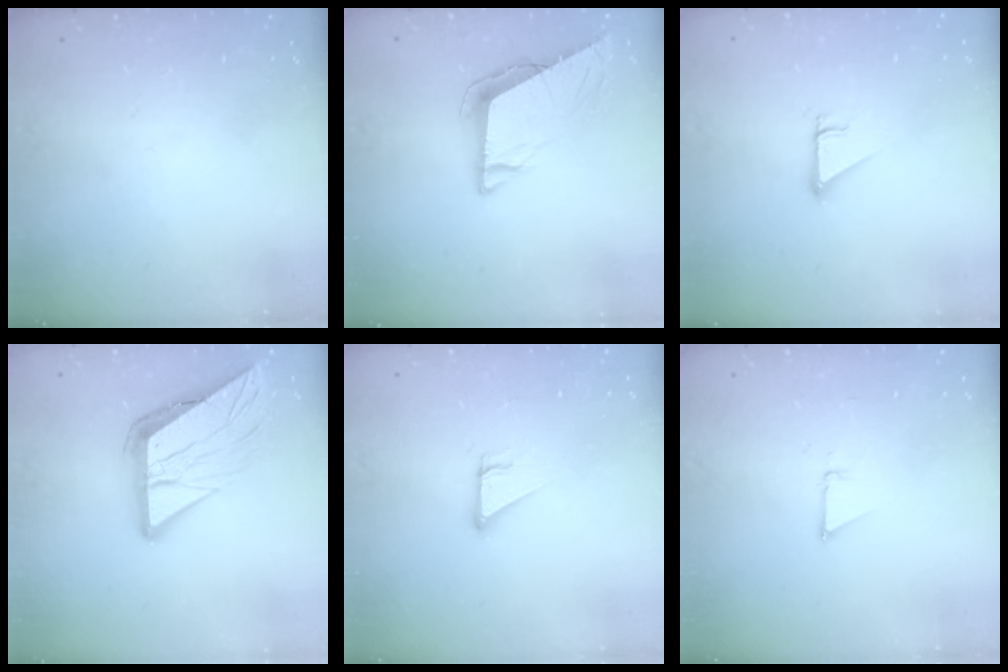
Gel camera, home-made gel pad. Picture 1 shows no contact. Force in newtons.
{"total": 8.4, "press": 8.4, "slide": 0.9}
{"total": 2.5, "press": 2.5, "slide": 0.2}
{"total": 15.9, "press": 15.9, "slide": 1.6}
{"total": 3.8, "press": 3.8, "slide": 0.2}
{"total": 3.0, "press": 2.9, "slide": 0.8}